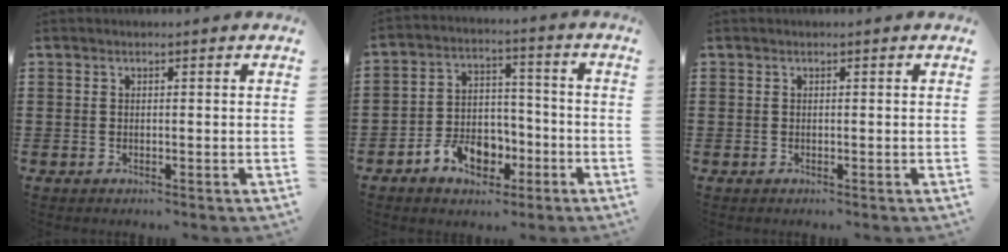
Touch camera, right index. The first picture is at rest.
{"total": 7.8, "force": [-4.0, 5.4, 3.9], "torque": [-0.086, 0.023, -0.073]}
{"total": 0.0}